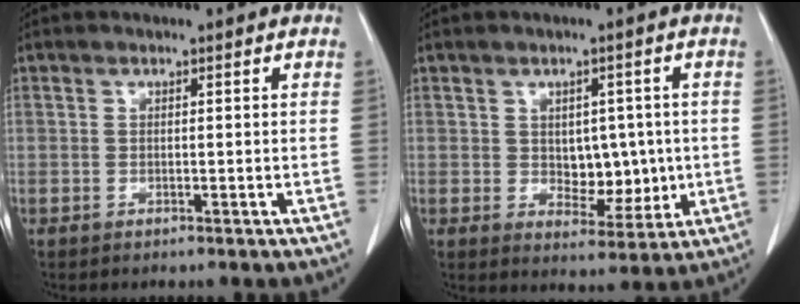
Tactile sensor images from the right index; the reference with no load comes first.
{"total": 6.2, "force": [0.1, 4.1, 4.7], "torque": [-0.056, 0.003, 0.017]}